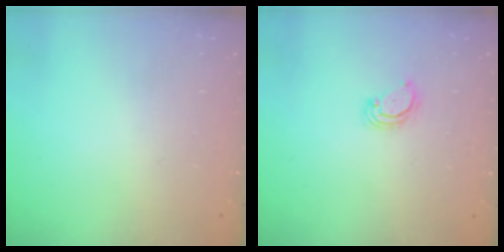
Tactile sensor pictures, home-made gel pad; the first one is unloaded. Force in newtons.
{"total": 2.8, "press": 2.8, "slide": 0.2}